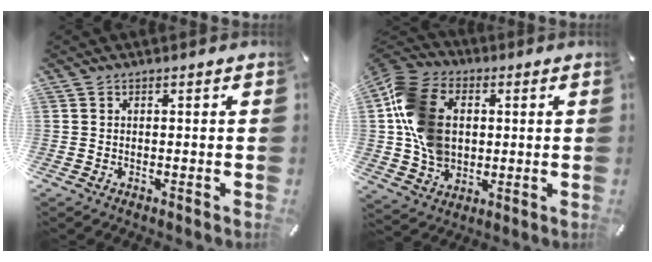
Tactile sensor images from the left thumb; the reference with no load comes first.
{"total": 15.8, "force": [1.4, 12.3, 9.8], "torque": [-0.219, 0.016, 0.028]}